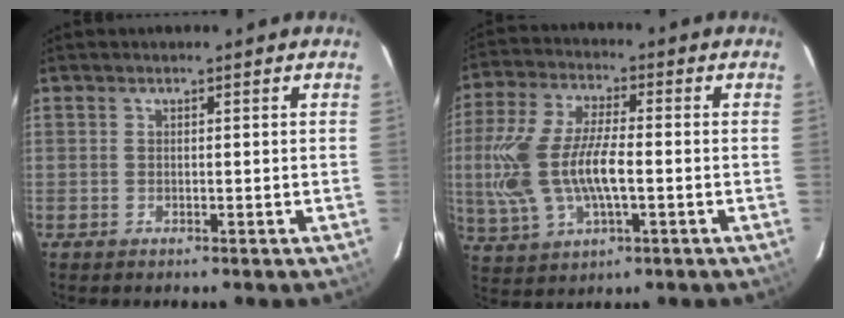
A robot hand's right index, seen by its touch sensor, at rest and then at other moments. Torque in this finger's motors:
{"motor_torque": [1.74, -0.40, 1.05, 0.21]}